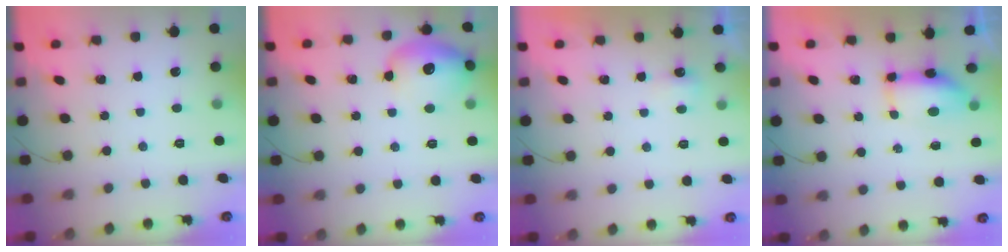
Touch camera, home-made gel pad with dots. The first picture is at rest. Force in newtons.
{"total": 13.4, "press": 13.2, "slide": 2.3}
{"total": 2.3, "press": 2.2, "slide": 0.6}
{"total": 8.2, "press": 7.5, "slide": 3.1}